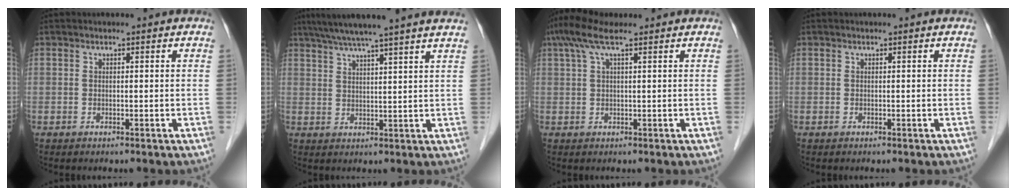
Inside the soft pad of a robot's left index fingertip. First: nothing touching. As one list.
[{"total": 13.1, "force": [11.0, -1.0, 7.1], "torque": [-0.117, 0.029, 0.145]}, {"total": 5.4, "force": [3.5, 0.8, 4.0], "torque": [-0.086, 0.035, 0.066]}, {"total": 0.0}]